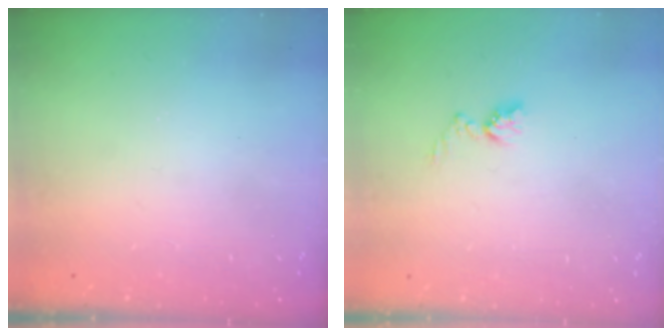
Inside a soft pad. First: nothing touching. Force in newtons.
{"total": 5.6, "press": 5.5, "slide": 0.5}